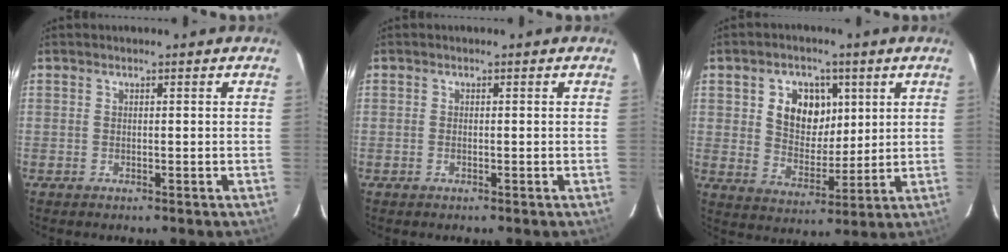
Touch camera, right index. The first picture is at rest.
{"total": 0.6, "force": [-0.3, 0.2, 0.5], "torque": [-0.011, 0.000, -0.006]}
{"total": 9.8, "force": [3.0, 7.4, 5.7], "torque": [-0.108, 0.013, 0.058]}